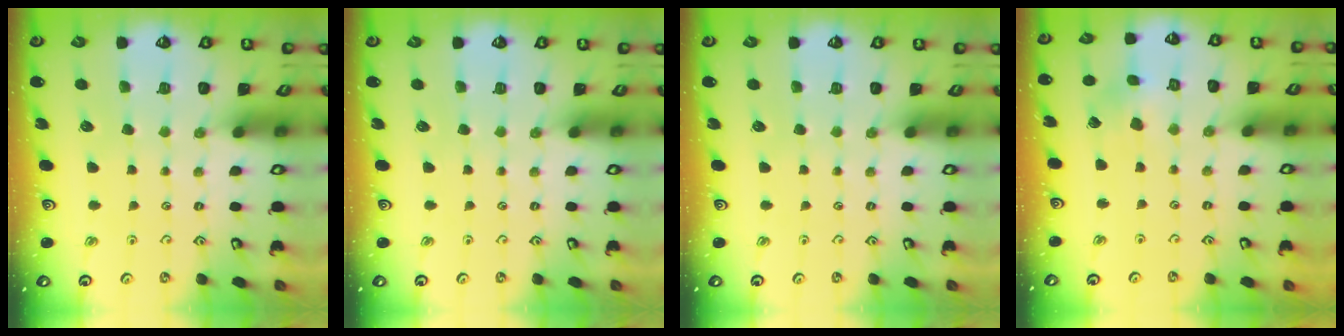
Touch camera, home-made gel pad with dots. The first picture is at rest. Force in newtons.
{"total": 0.0}
{"total": 0.0}
{"total": 3.4, "press": 3.4, "slide": 0.4}